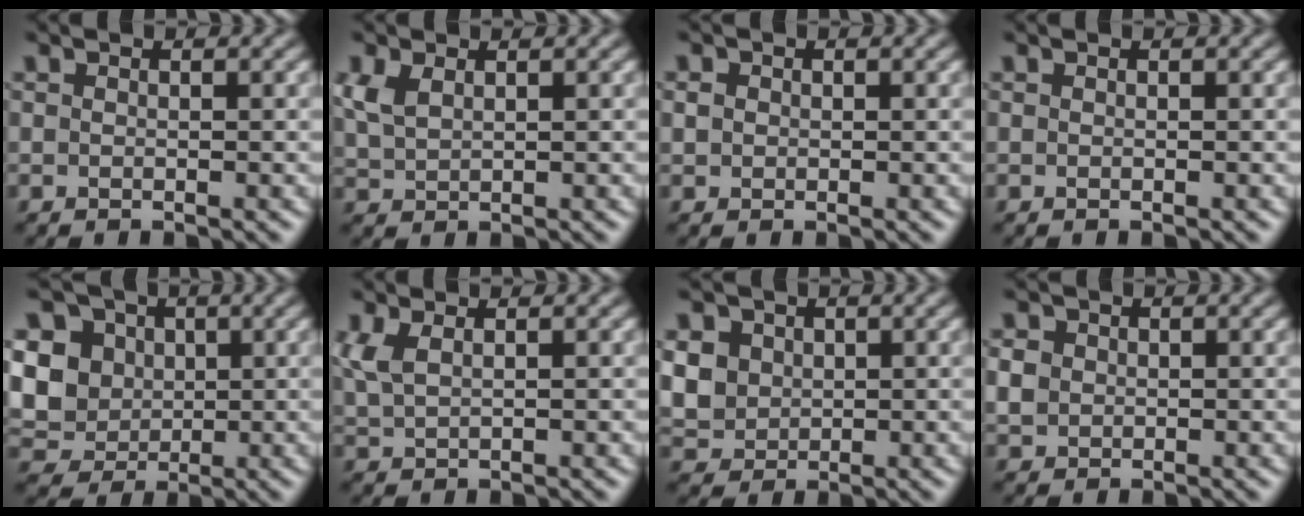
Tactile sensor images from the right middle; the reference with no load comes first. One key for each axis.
{"total": 2.5, "fx": 1.2, "fy": 1.4, "fz": 1.7, "tx": -0.045, "ty": 0.002, "tz": 0.028}
{"total": 0.9, "fx": 0.1, "fy": 0.8, "fz": 0.2, "tx": 0.000, "ty": 0.000, "tz": 0.001}
{"total": 0.0}
{"total": 9.9, "fx": 2.0, "fy": 8.5, "fz": 4.6, "tx": -0.108, "ty": 0.019, "tz": 0.028}
{"total": 2.7, "fx": 1.1, "fy": 1.3, "fz": 2.0, "tx": -0.056, "ty": 0.004, "tz": 0.025}
{"total": 5.8, "fx": 1.5, "fy": 5.0, "fz": 2.7, "tx": -0.083, "ty": 0.017, "tz": 0.029}
{"total": 1.9, "fx": 0.1, "fy": 1.8, "fz": 0.7, "tx": -0.014, "ty": -0.001, "tz": 0.003}